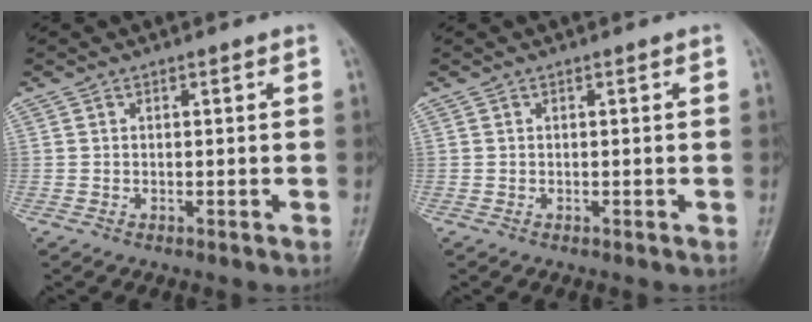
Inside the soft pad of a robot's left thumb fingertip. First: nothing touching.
{"total": 0.0}